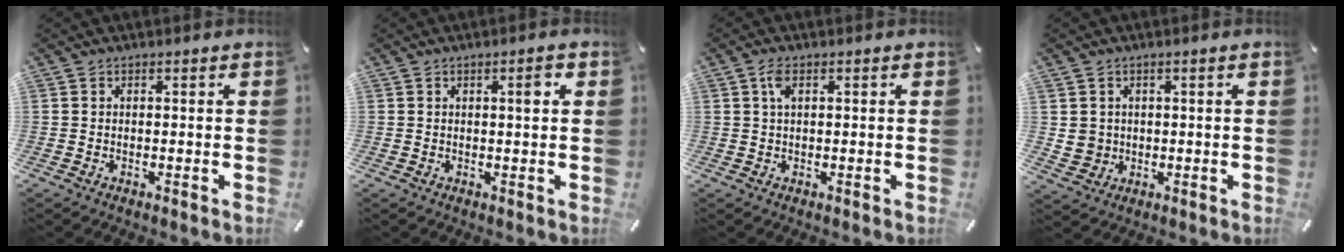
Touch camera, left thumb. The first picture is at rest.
{"total": 2.9, "force": [1.0, 0.7, 2.7], "torque": [-0.037, -0.001, 0.010]}
{"total": 2.8, "force": [1.0, 1.0, 2.4], "torque": [-0.052, 0.007, 0.016]}
{"total": 4.1, "force": [0.7, 4.0, 0.3], "torque": [-0.007, 0.006, 0.016]}